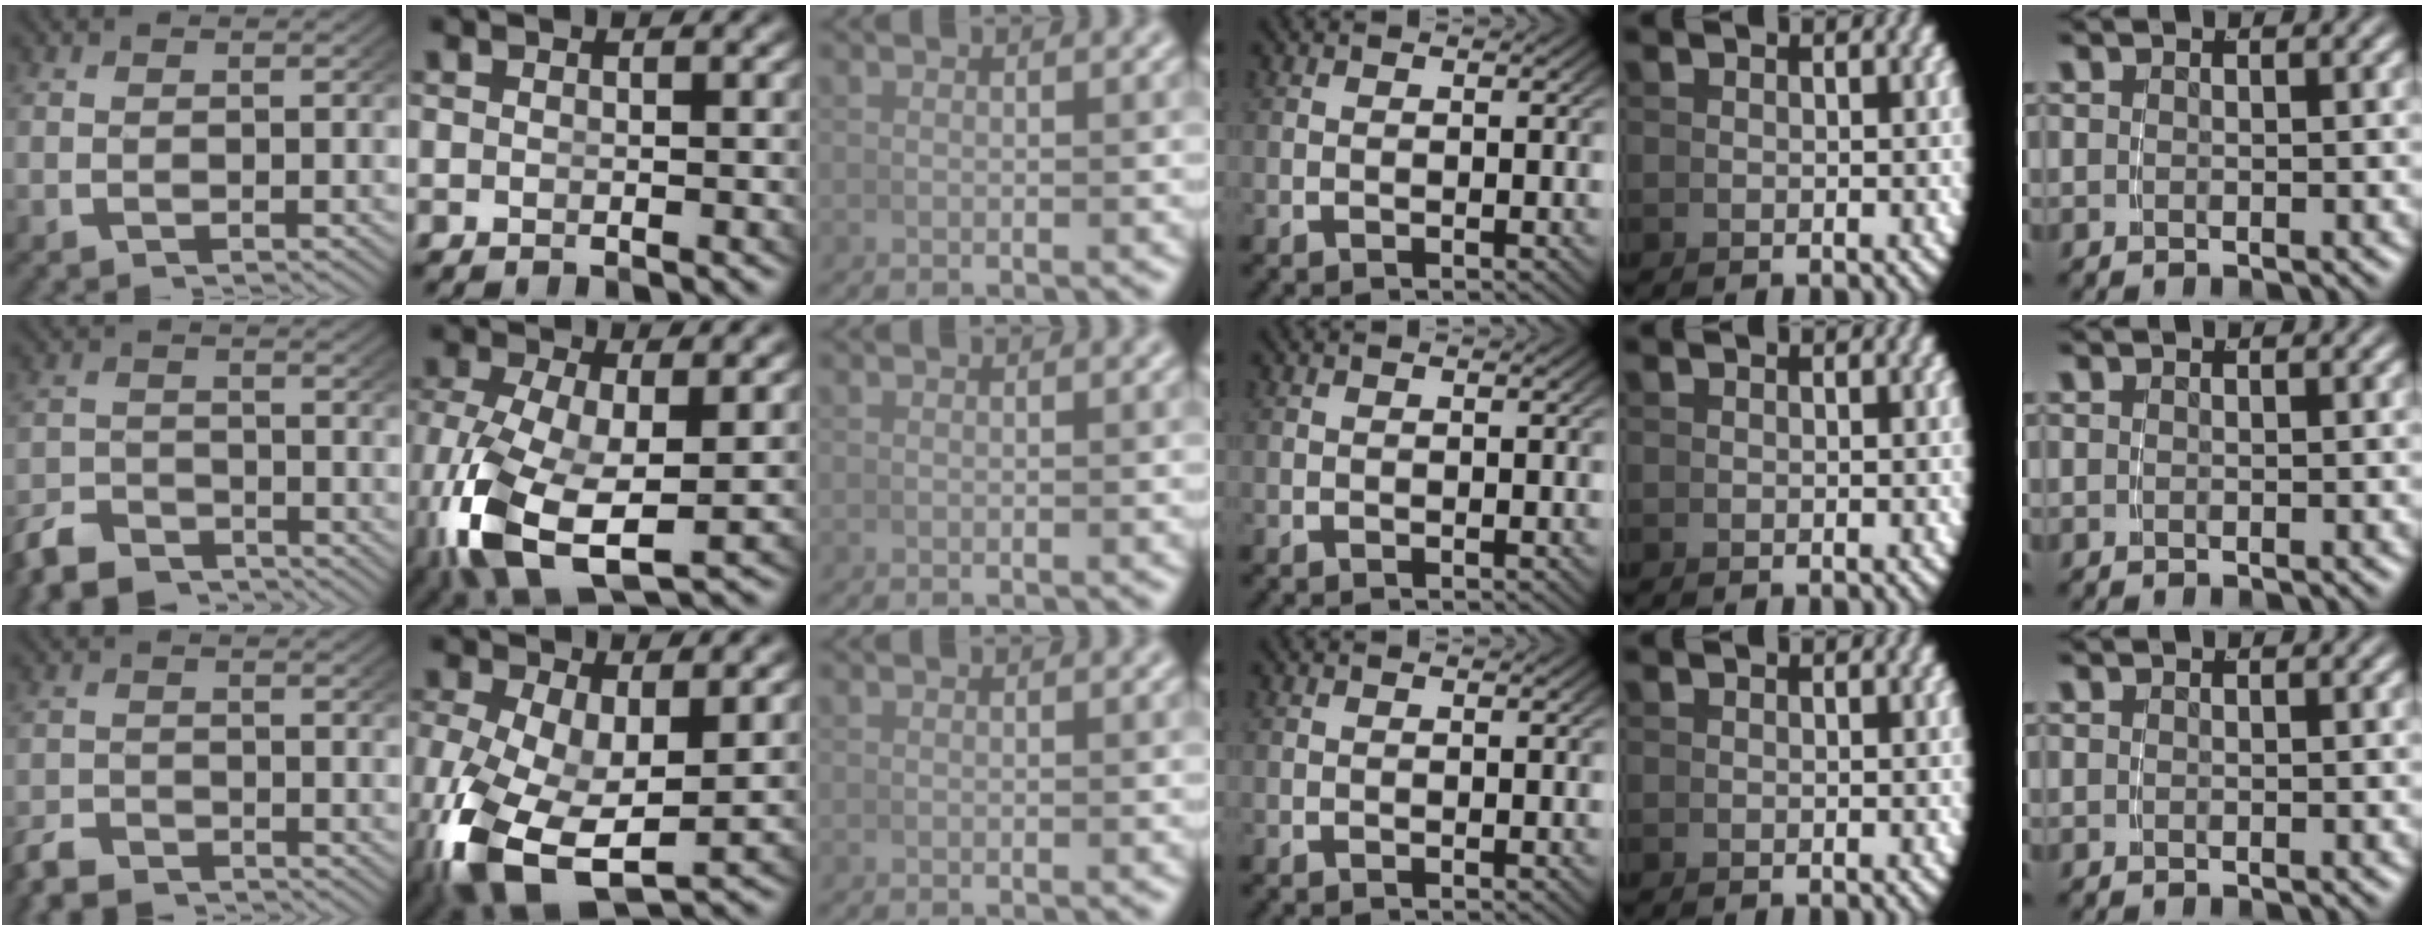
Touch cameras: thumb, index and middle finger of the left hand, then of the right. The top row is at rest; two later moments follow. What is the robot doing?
{"motion": "grasp_and_lifting", "object": "coin"}